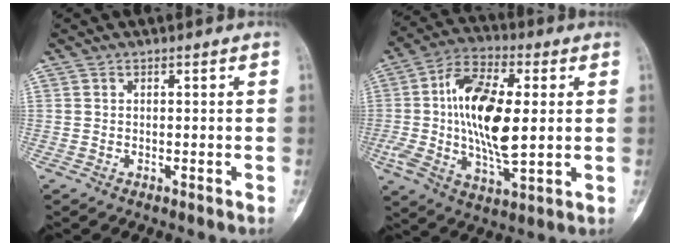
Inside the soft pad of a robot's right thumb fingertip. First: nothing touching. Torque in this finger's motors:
{"motor_torque": [2.00, 2.15, 2.01, -0.01, 0.55]}